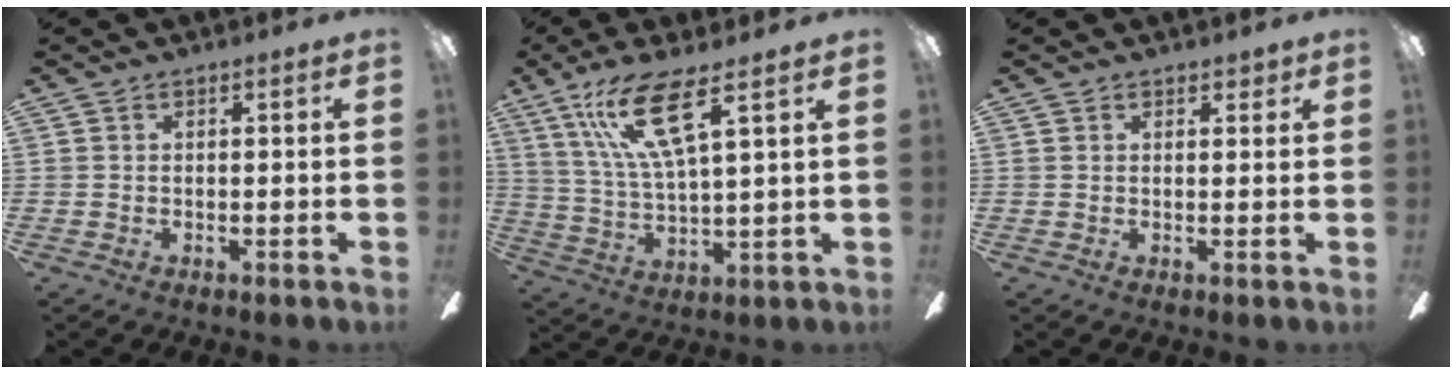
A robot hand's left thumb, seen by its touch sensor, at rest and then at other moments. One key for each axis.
{"total": 14.2, "fx": 7.9, "fy": 3.3, "fz": 11.3, "tx": -0.229, "ty": -0.019, "tz": 0.136}
{"total": 1.7, "fx": 1.1, "fy": 0.9, "fz": 0.9, "tx": -0.002, "ty": -0.006, "tz": 0.016}